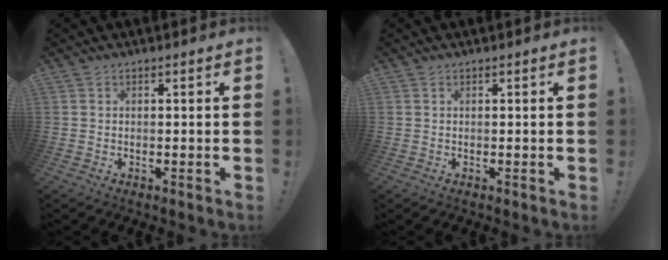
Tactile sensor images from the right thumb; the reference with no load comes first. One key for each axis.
{"total": 0.0}